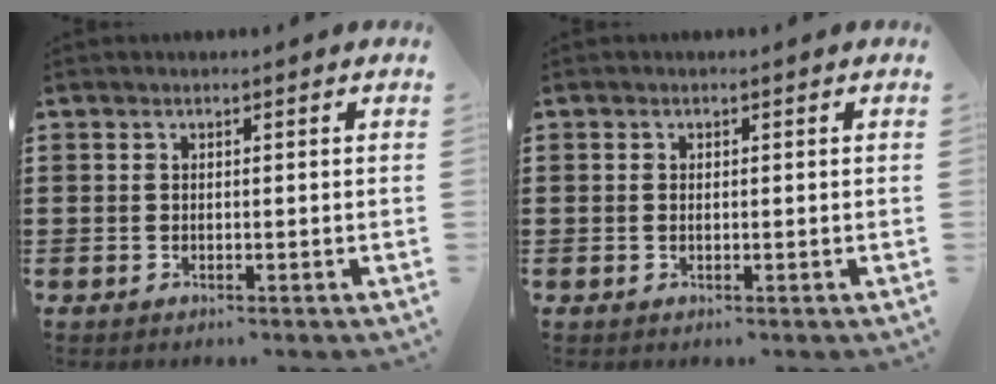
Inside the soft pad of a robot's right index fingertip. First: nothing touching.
{"total": 0.6, "force": [0.1, 0.3, 0.5], "torque": [-0.011, 0.000, 0.002]}